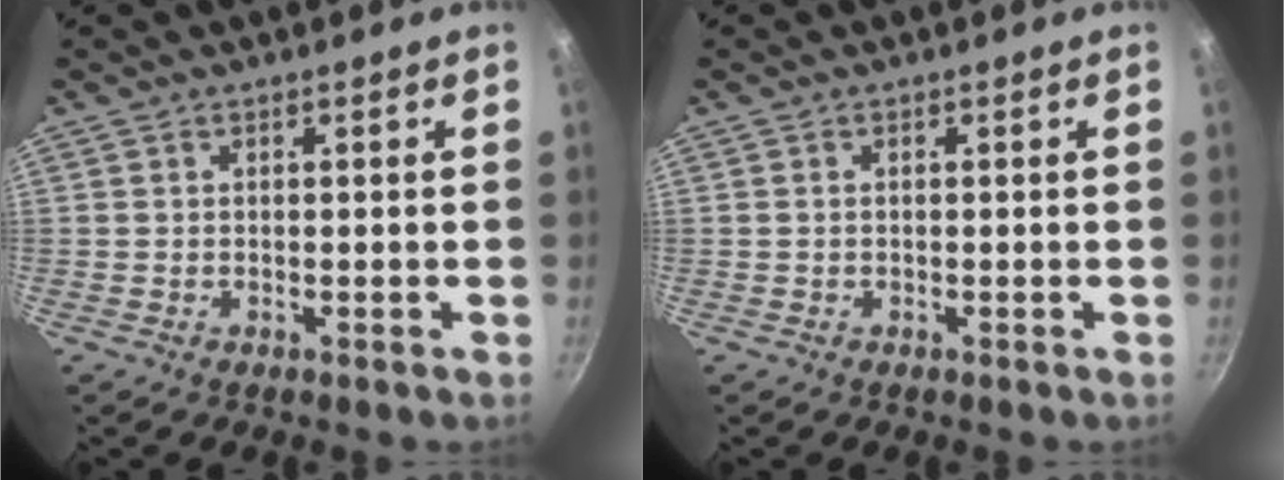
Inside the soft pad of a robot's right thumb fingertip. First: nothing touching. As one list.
[{"total": 0.0}]